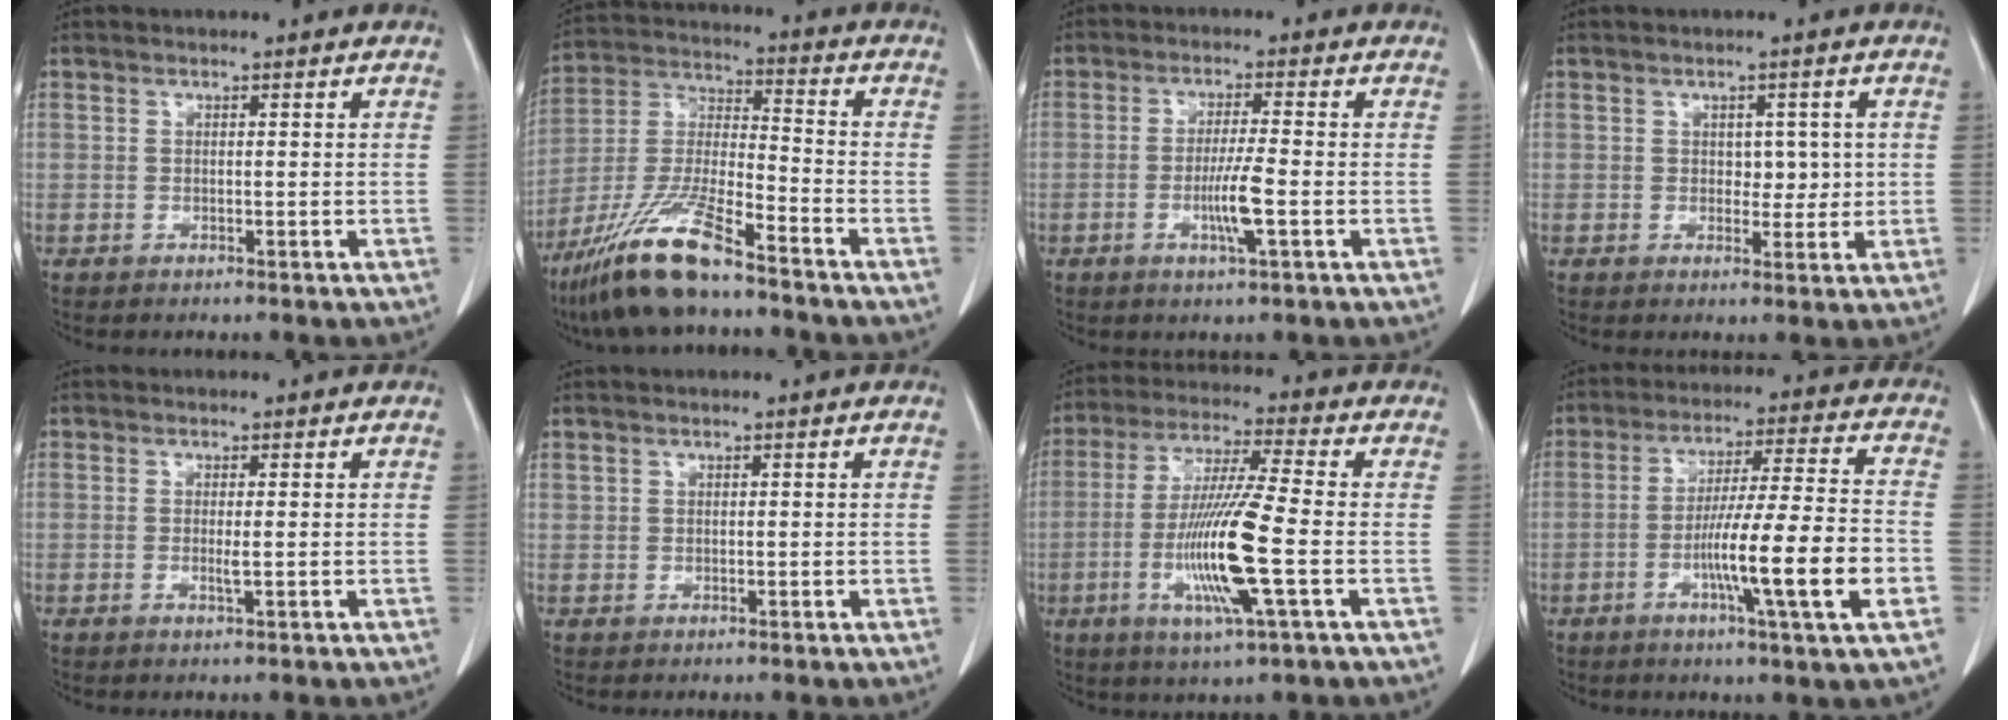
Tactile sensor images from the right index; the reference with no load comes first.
{"total": 14.2, "force": [-10.3, 1.5, 9.7], "torque": [-0.206, -0.023, -0.194]}
{"total": 5.3, "force": [-1.5, -0.2, 5.0], "torque": [-0.095, -0.009, -0.028]}
{"total": 3.2, "force": [0.5, 2.0, 2.4], "torque": [-0.025, 0.000, 0.010]}
{"total": 1.2, "force": [-0.1, 0.0, 1.2], "torque": [-0.026, -0.004, -0.002]}
{"total": 0.5, "force": [0.4, 0.4, 0.0], "torque": [0.006, 0.000, 0.005]}
{"total": 13.5, "force": [-3.2, -0.1, 13.1], "torque": [-0.266, -0.018, -0.066]}
{"total": 14.2, "force": [-4.4, -0.4, 13.5], "torque": [-0.230, -0.006, -0.074]}